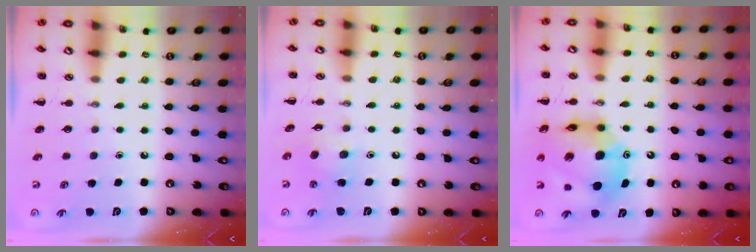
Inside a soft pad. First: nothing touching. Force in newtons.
{"total": 5.2, "press": 5.1, "slide": 0.8}
{"total": 16.6, "press": 15.8, "slide": 4.9}